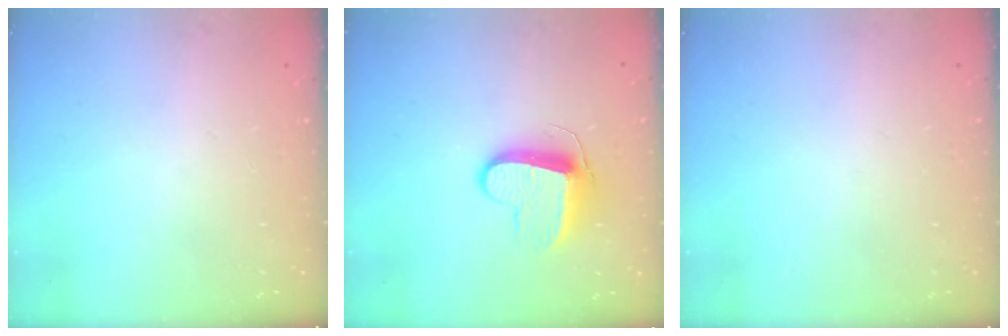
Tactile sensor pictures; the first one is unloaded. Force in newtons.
{"total": 9.9, "press": 9.9, "slide": 0.1}
{"total": 0.0}